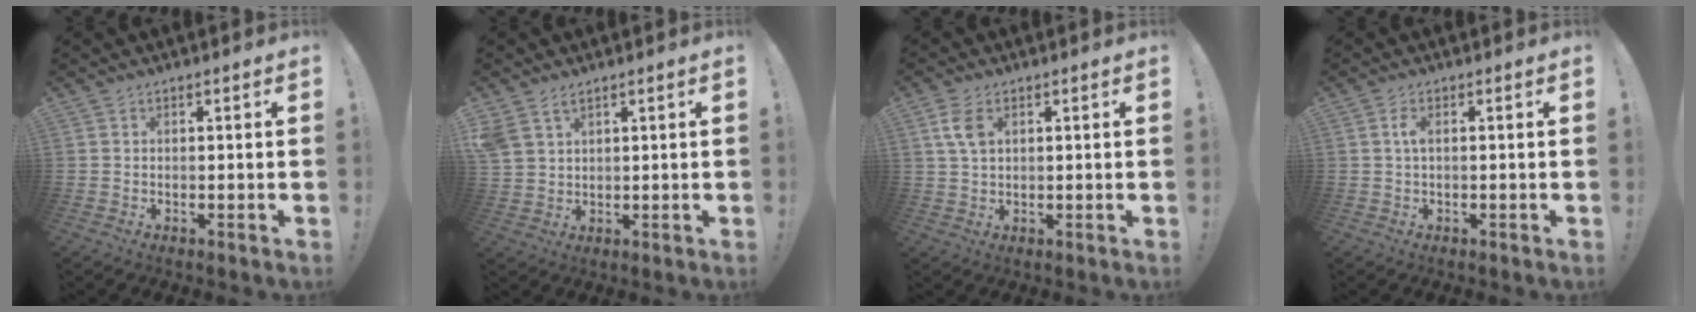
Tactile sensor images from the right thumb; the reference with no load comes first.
{"total": 4.8, "force": [3.2, 2.8, 2.2], "torque": [-0.049, -0.009, 0.066]}
{"total": 5.5, "force": [2.2, 3.1, 3.9], "torque": [-0.085, 0.000, 0.041]}
{"total": 2.3, "force": [0.3, 0.7, 2.2], "torque": [-0.043, 0.003, 0.003]}